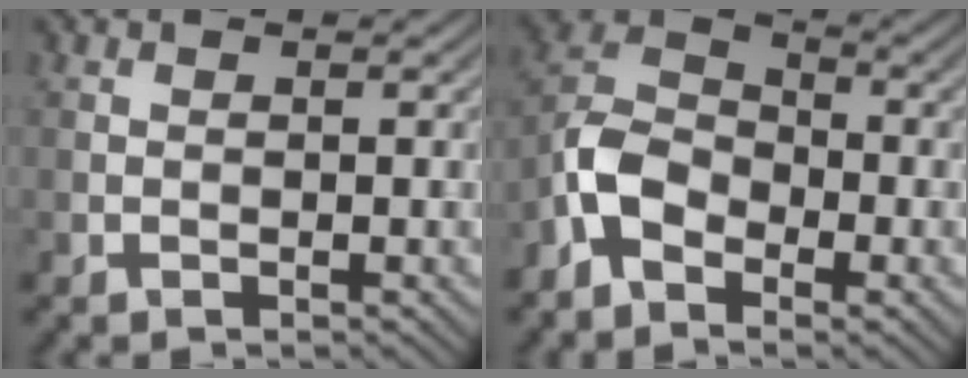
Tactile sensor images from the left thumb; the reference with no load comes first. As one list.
[{"total": 7.2, "force": [-3.7, 4.2, 4.6], "torque": [-0.100, 0.005, -0.090]}]